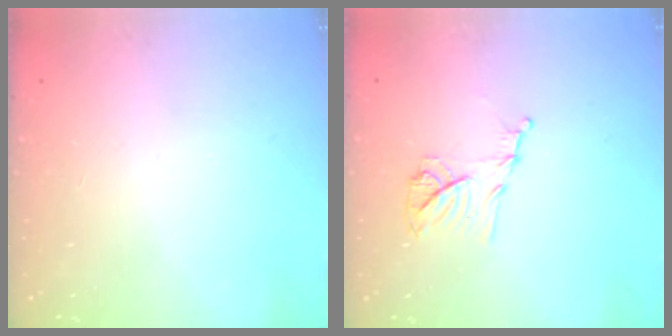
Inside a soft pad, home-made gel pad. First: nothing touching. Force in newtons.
{"total": 10.3, "press": 10.3, "slide": 0.5}